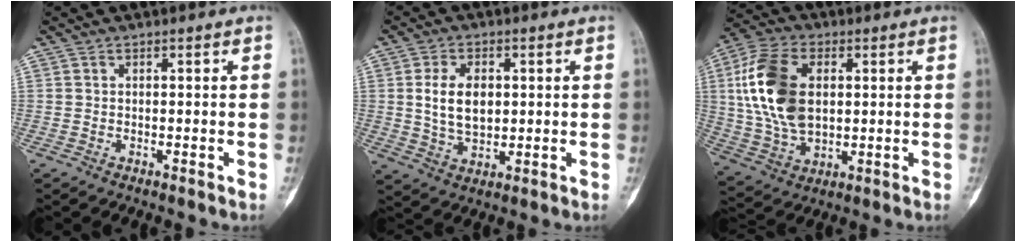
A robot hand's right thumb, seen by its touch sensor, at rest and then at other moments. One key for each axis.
{"total": 8.1, "fx": 1.2, "fy": 5.1, "fz": 6.2, "tx": -0.099, "ty": -0.007, "tz": 0.028}
{"total": 16.6, "fx": 2.9, "fy": 10.2, "fz": 12.8, "tx": -0.253, "ty": 0.001, "tz": 0.057}